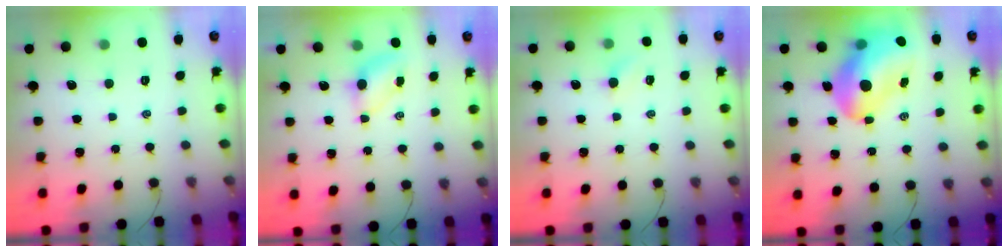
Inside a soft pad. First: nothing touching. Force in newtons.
{"total": 5.0, "press": 4.9, "slide": 1.1}
{"total": 3.1, "press": 3.0, "slide": 1.0}
{"total": 15.9, "press": 15.2, "slide": 4.7}